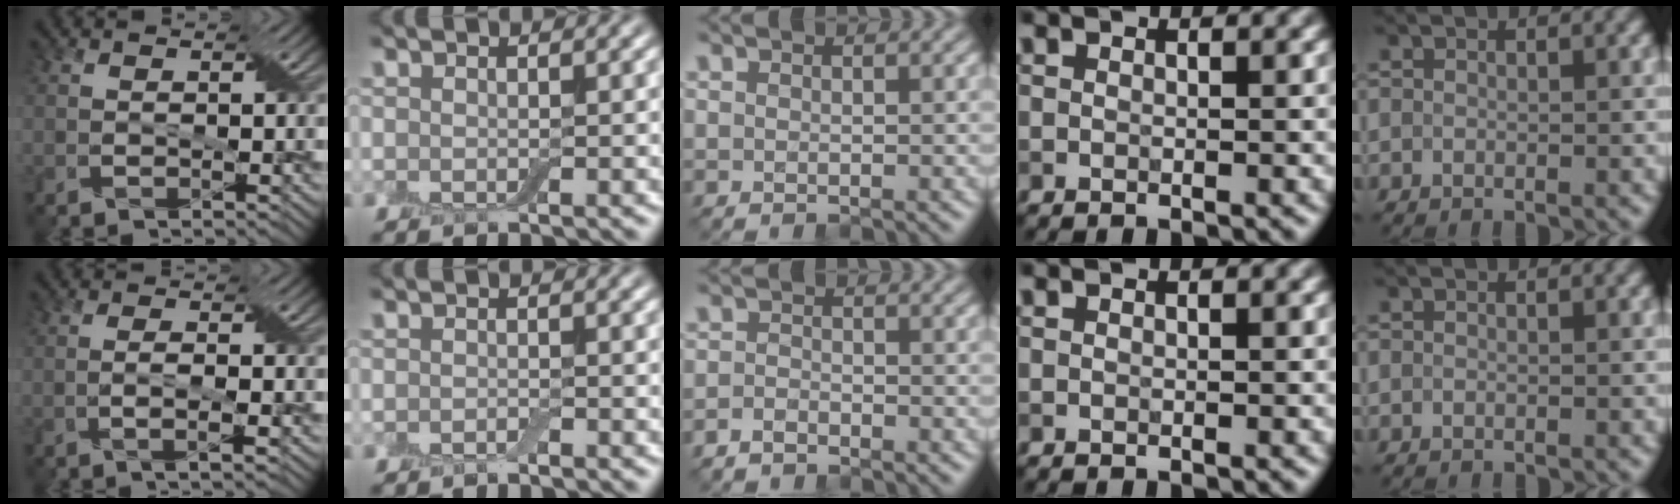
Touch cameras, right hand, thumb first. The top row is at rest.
{"thumb": {"total": 2.3, "force": [-0.6, 0.3, 2.2], "torque": [-0.041, 0.007, -0.017]}, "index": {"total": 0.5, "force": [-0.4, 0.1, 0.3], "torque": [-0.006, 0.000, -0.006]}, "middle": {"total": 1.3, "force": [-1.1, 0.5, 0.5], "torque": [-0.009, 0.001, -0.024]}}